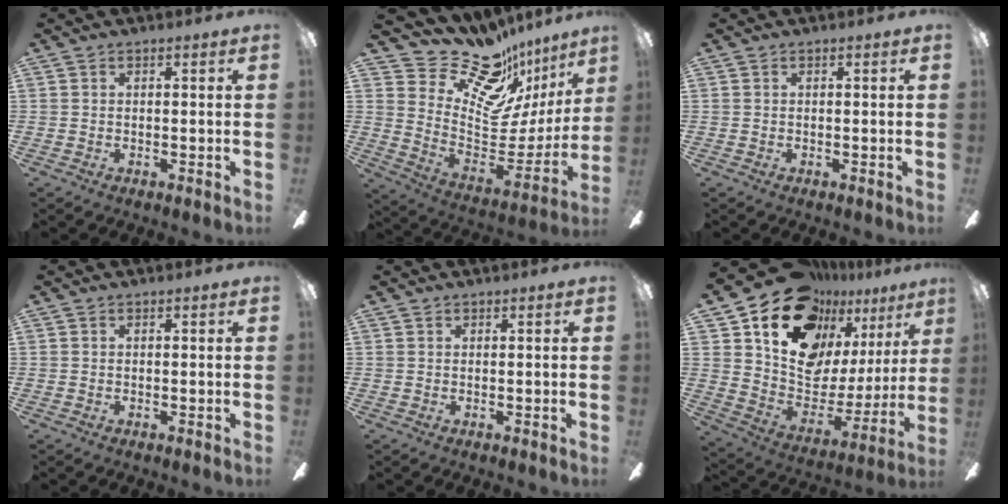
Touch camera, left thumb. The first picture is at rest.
{"total": 18.3, "force": [15.1, 7.8, 6.7], "torque": [-0.092, -0.143, 0.265]}
{"total": 0.0}
{"total": 0.0}
{"total": 0.0}
{"total": 16.5, "force": [11.6, 10.2, 5.8], "torque": [-0.102, -0.096, 0.215]}